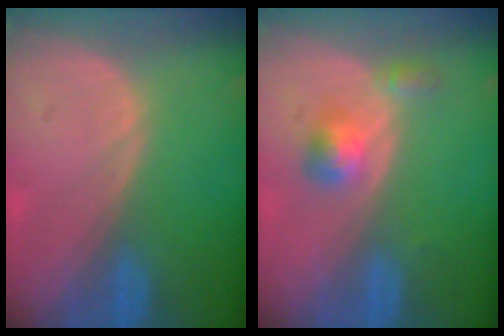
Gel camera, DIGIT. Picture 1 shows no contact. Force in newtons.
{"total": 3.6, "press": 3.4, "slide": 1.2}